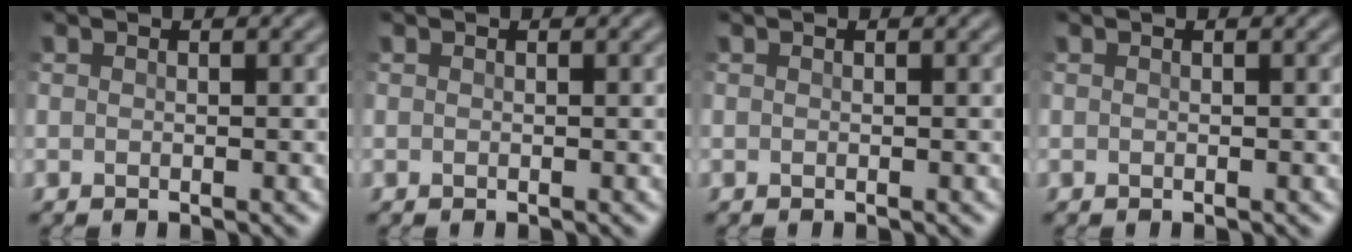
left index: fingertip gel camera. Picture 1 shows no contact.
{"total": 0.0}
{"total": 0.0}
{"total": 0.0}